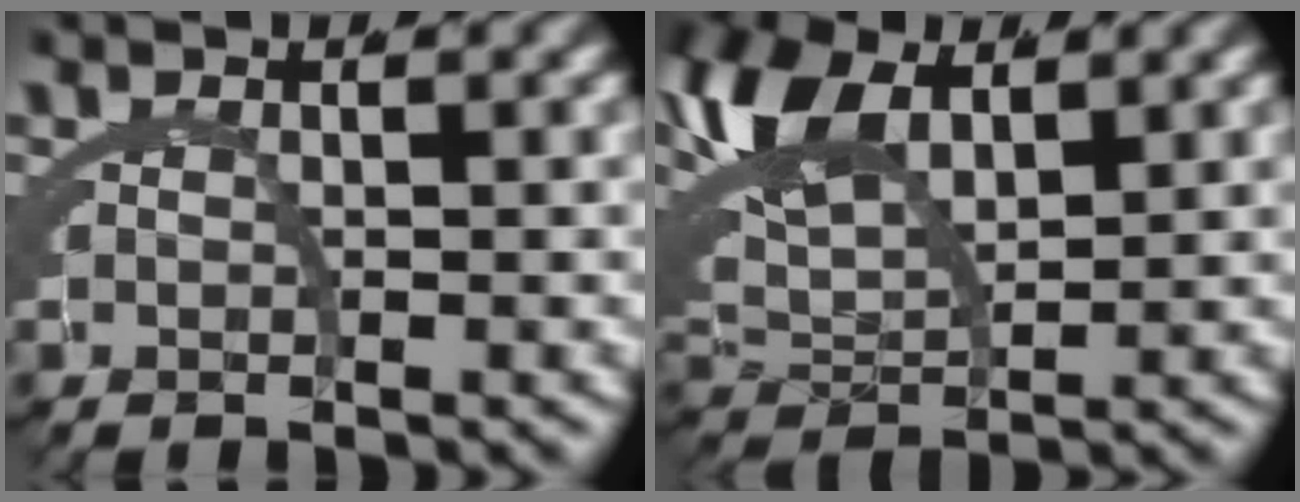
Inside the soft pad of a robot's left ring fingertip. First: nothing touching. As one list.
[{"total": 6.7, "force": [3.8, 3.0, 4.6], "torque": [-0.123, 0.005, 0.068]}]